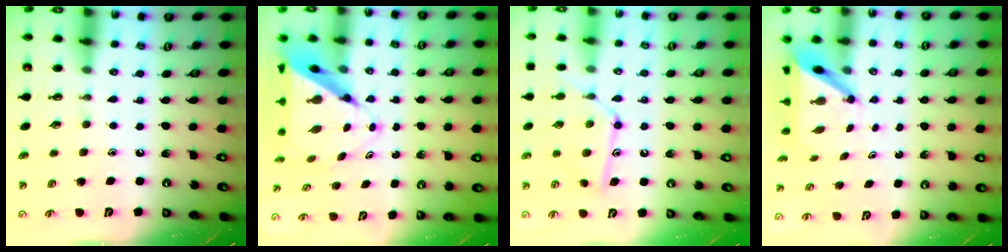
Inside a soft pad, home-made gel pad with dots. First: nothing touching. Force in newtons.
{"total": 9.9, "press": 9.9, "slide": 0.7}
{"total": 13.3, "press": 13.3, "slide": 1.0}
{"total": 4.9, "press": 4.9, "slide": 0.6}